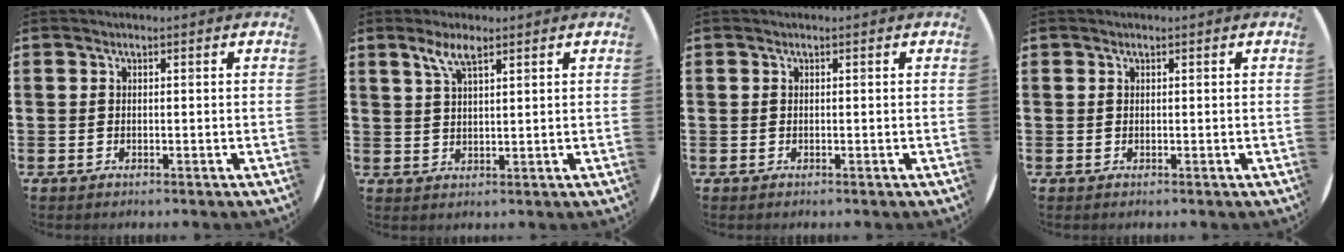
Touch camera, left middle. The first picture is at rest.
{"total": 3.8, "force": [2.6, 0.9, 2.7], "torque": [-0.059, 0.005, 0.046]}
{"total": 0.0}
{"total": 0.0}